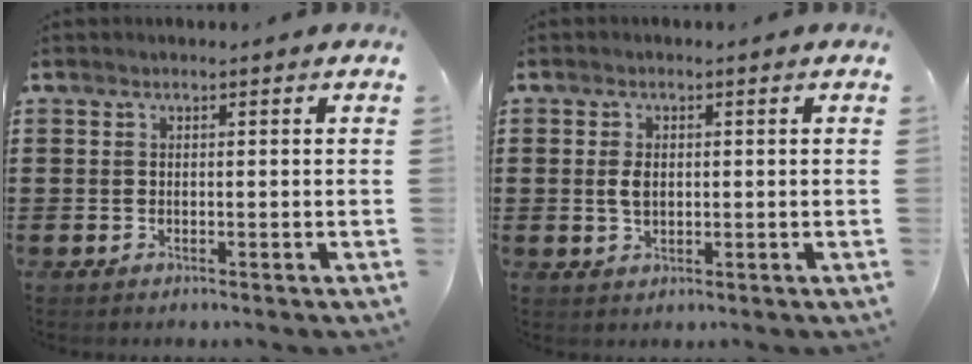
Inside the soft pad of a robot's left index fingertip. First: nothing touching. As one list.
[{"total": 2.6, "force": [0.2, 1.5, 2.0], "torque": [-0.051, 0.002, 0.000]}]